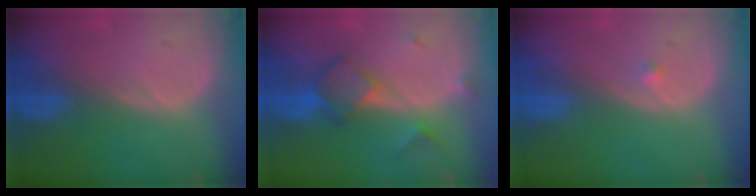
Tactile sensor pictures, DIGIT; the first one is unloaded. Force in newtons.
{"total": 5.9, "press": 5.2, "slide": 2.9}
{"total": 0.7, "press": 0.5, "slide": 0.4}